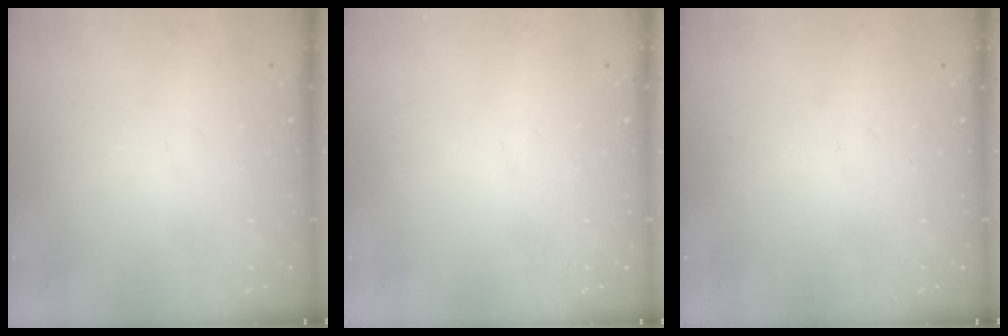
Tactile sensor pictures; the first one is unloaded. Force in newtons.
{"total": 0.0}
{"total": 0.0}